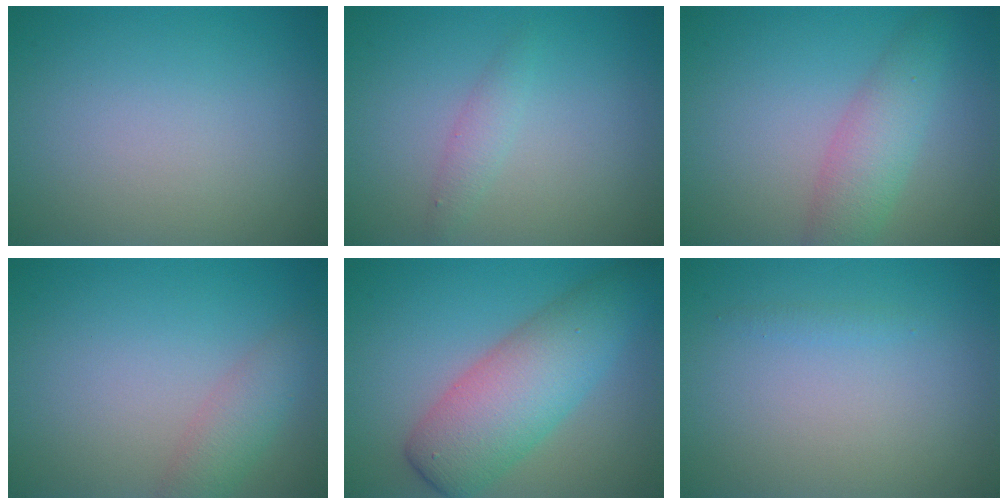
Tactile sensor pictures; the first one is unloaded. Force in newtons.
{"total": 1.4, "press": 1.4, "slide": 0.1}
{"total": 3.7, "press": 3.7, "slide": 0.0}
{"total": 2.5, "press": 2.5, "slide": 0.1}
{"total": 7.5, "press": 7.5, "slide": 0.2}
{"total": 0.5, "press": 0.5, "slide": 0.0}